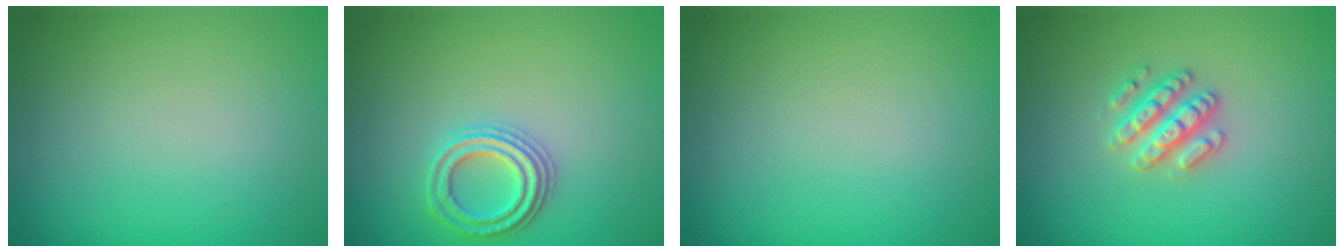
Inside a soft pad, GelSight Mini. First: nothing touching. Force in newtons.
{"total": 2.5, "press": 2.4, "slide": 0.4}
{"total": 0.0}
{"total": 2.6, "press": 2.6, "slide": 0.3}